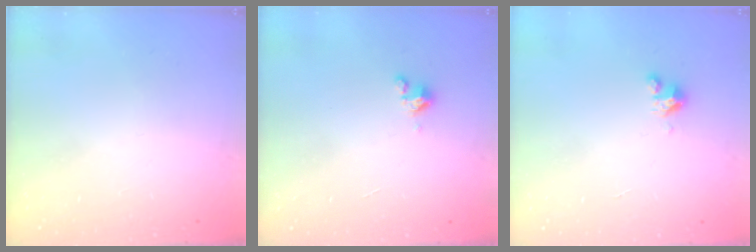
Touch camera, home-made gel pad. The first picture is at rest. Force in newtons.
{"total": 1.8, "press": 1.7, "slide": 0.4}
{"total": 2.5, "press": 2.5, "slide": 0.2}